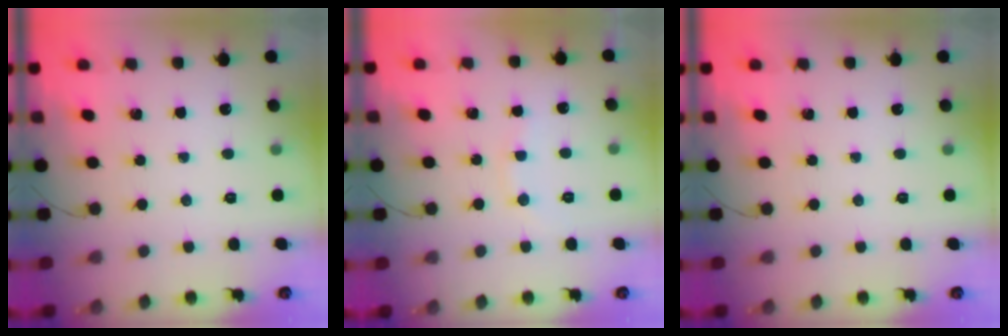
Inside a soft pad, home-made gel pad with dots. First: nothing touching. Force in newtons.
{"total": 5.9, "press": 5.8, "slide": 1.2}
{"total": 0.0}